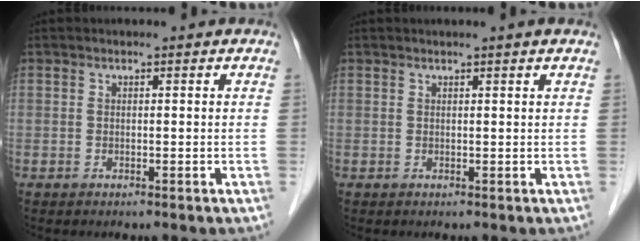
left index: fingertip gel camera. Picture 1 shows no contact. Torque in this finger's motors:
{"motor_torque": [0.52, -0.52, 0.18, 0.03]}